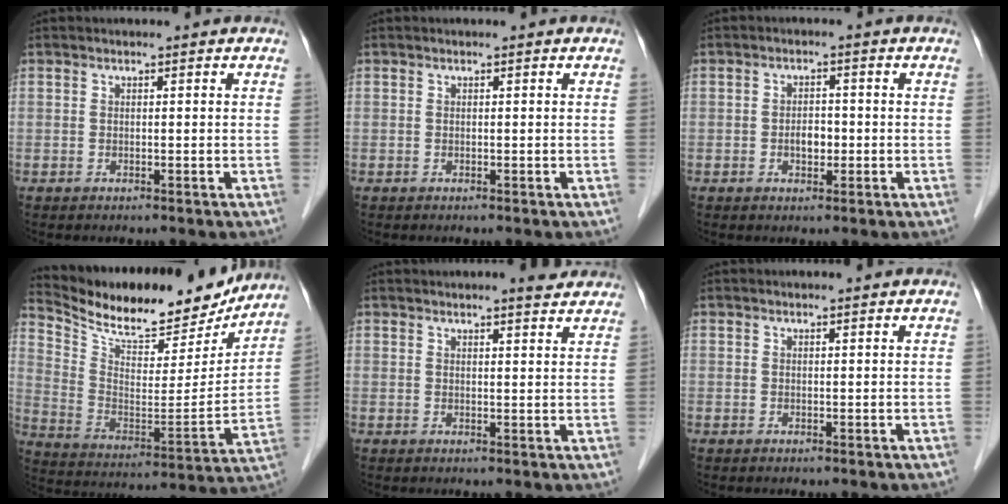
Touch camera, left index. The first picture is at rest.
{"total": 0.0}
{"total": 2.5, "force": [-0.7, 1.6, 1.9], "torque": [-0.030, 0.006, -0.011]}
{"total": 21.3, "force": [19.1, 5.7, 7.4], "torque": [-0.140, -0.016, 0.295]}
{"total": 4.2, "force": [3.8, 0.5, 1.6], "torque": [-0.023, 0.006, 0.041]}
{"total": 0.5, "force": [0.5, 0.0, 0.0], "torque": [-0.005, 0.009, 0.010]}